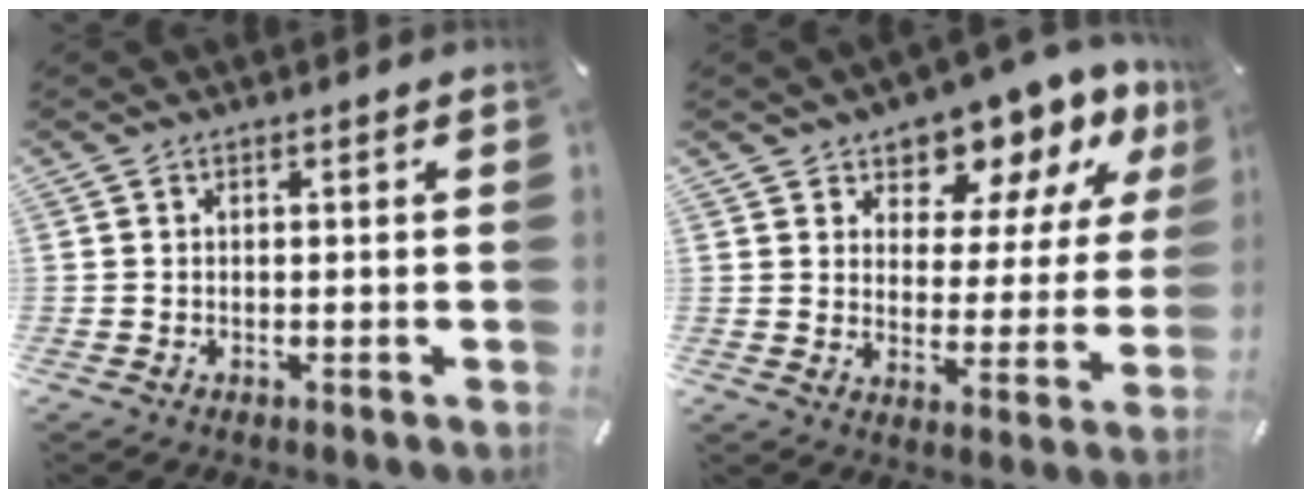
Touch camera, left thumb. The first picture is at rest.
{"total": 10.6, "force": [8.5, 5.7, 2.6], "torque": [-0.043, -0.074, 0.153]}